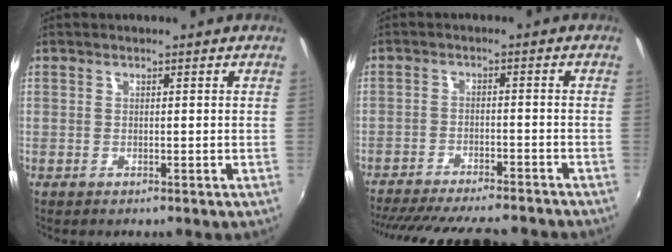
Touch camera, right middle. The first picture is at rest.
{"total": 19.9, "force": [-17.4, 3.9, 8.8], "torque": [-0.173, -0.024, -0.250]}